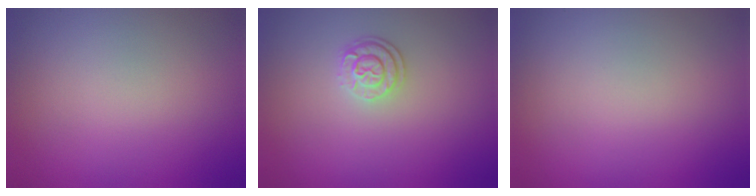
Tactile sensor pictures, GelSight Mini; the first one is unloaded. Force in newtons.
{"total": 2.5, "press": 1.9, "slide": 1.6}
{"total": 0.0}